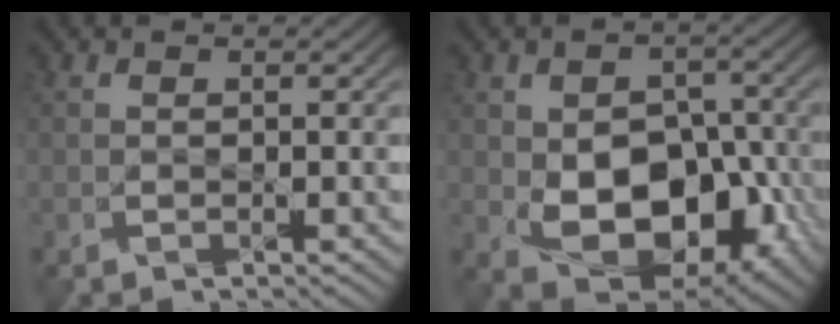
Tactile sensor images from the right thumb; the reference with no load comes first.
{"total": 12.5, "force": [-3.0, 8.7, 8.4], "torque": [-0.123, -0.023, -0.057]}